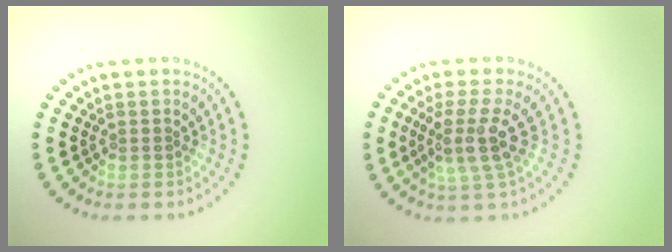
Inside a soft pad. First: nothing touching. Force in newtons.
{"total": 3.8, "press": 2.8, "slide": 2.6}